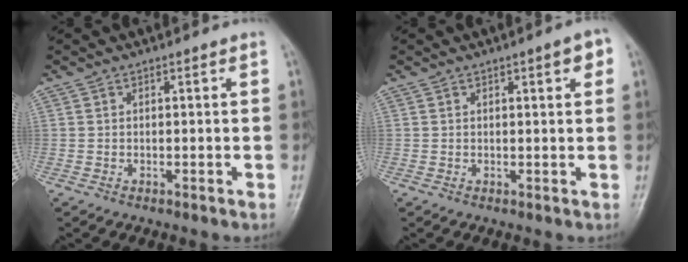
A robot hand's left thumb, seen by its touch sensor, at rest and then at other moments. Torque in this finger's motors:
{"motor_torque": [0.10, 0.10, 0.16, 0.16, 0.01]}